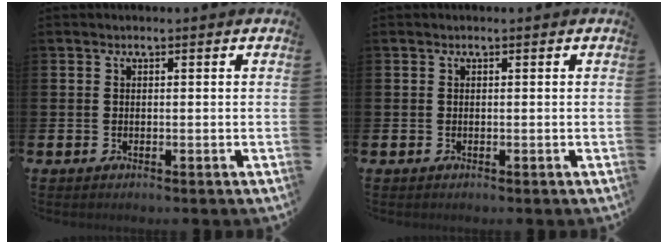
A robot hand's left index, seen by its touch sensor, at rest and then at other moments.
{"total": 0.0}